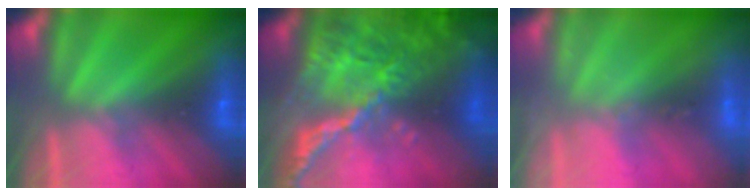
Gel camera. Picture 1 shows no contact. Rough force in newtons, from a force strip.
{"total": 5.8}
{"total": 2.4}